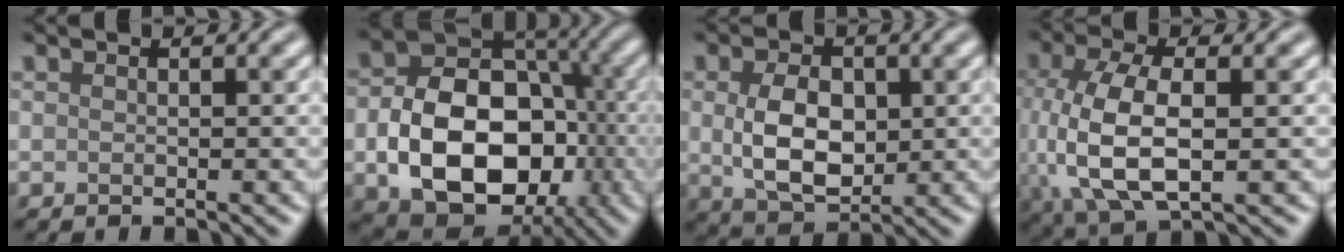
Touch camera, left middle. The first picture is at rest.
{"total": 12.5, "force": [-3.1, 8.8, 8.4], "torque": [-0.142, -0.008, -0.054]}
{"total": 6.0, "force": [0.2, 4.0, 4.5], "torque": [-0.094, -0.005, 0.011]}
{"total": 8.2, "force": [-0.5, 4.0, 7.2], "torque": [-0.161, -0.004, -0.006]}